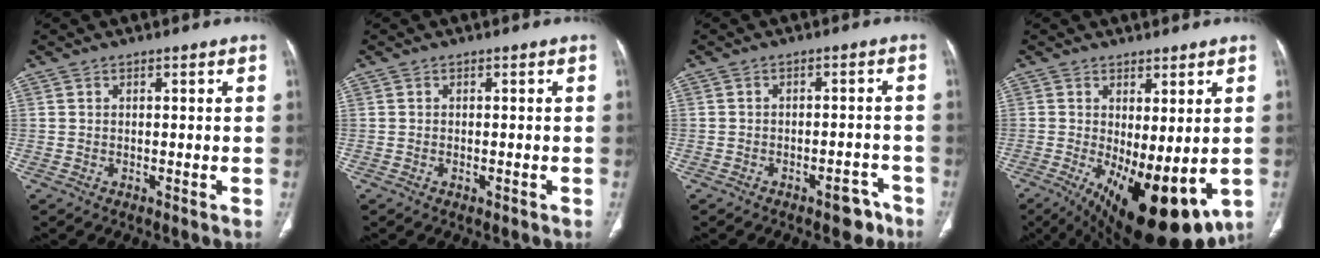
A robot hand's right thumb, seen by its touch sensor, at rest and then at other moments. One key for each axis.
{"total": 0.8, "fx": -0.4, "fy": 0.4, "fz": 0.6, "tx": -0.013, "ty": 0.004, "tz": -0.003}
{"total": 4.8, "fx": -3.2, "fy": 2.4, "fz": 2.6, "tx": -0.015, "ty": 0.027, "tz": -0.037}
{"total": 17.1, "fx": -4.2, "fy": 7.0, "fz": 15.0, "tx": -0.217, "ty": -0.027, "tz": -0.038}